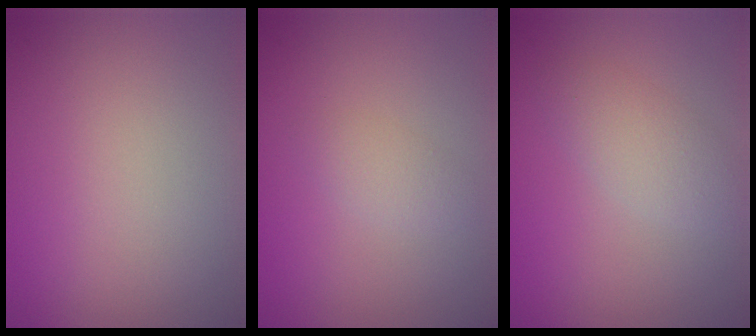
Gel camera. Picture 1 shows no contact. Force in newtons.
{"total": 1.3, "press": 1.3, "slide": 0.0}
{"total": 2.4, "press": 2.4, "slide": 0.2}